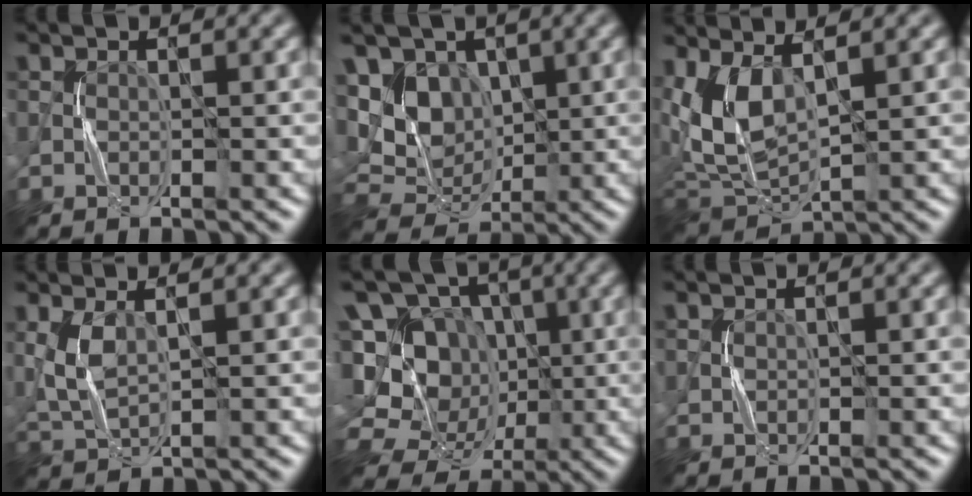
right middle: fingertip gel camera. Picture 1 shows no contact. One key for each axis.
{"total": 8.3, "fx": 1.4, "fy": 6.8, "fz": 4.6, "tx": -0.089, "ty": 0.014, "tz": 0.013}
{"total": 6.8, "fx": 2.2, "fy": 3.1, "fz": 5.6, "tx": -0.137, "ty": 0.001, "tz": 0.048}
{"total": 2.9, "fx": 1.2, "fy": 0.9, "fz": 2.5, "tx": -0.066, "ty": -0.002, "tz": 0.032}
{"total": 14.1, "fx": -1.2, "fy": 12.9, "fz": 5.7, "tx": -0.159, "ty": 0.034, "tz": -0.029}
{"total": 0.0}